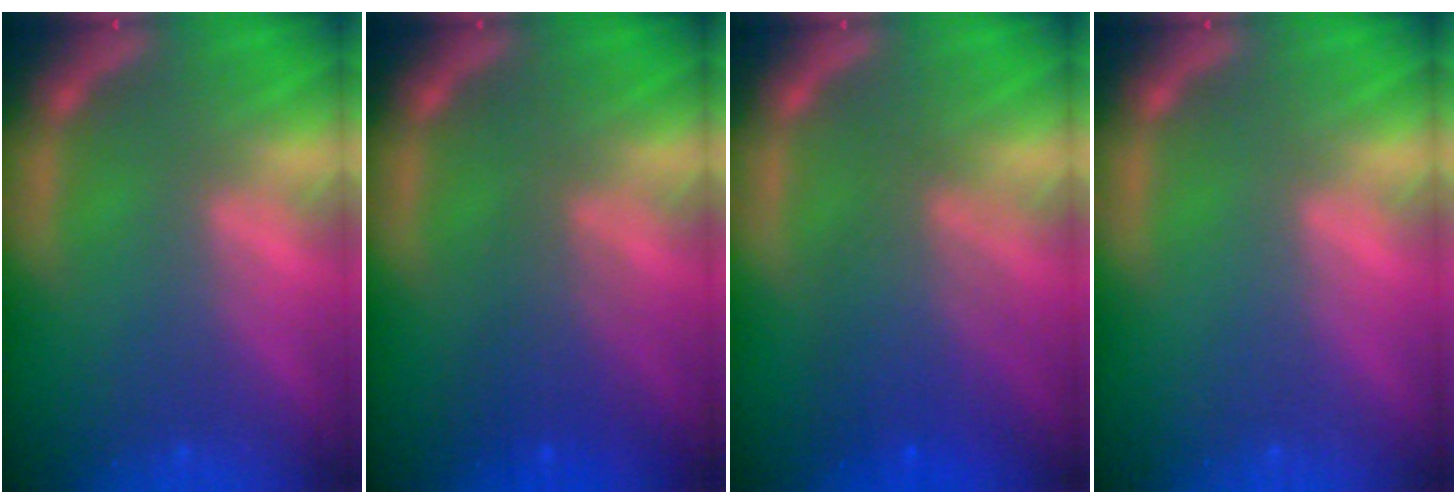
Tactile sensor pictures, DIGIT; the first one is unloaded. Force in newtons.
{"total": 3.0}
{"total": 5.0}
{"total": 0.0}